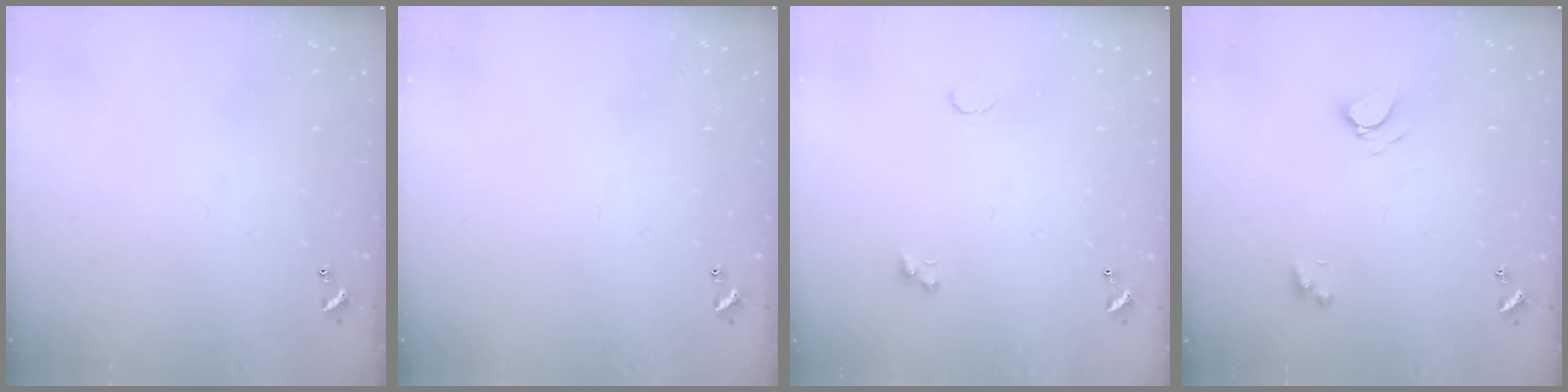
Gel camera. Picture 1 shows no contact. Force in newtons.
{"total": 0.0}
{"total": 0.6, "press": 0.4, "slide": 0.4}
{"total": 4.6, "press": 4.6, "slide": 0.6}